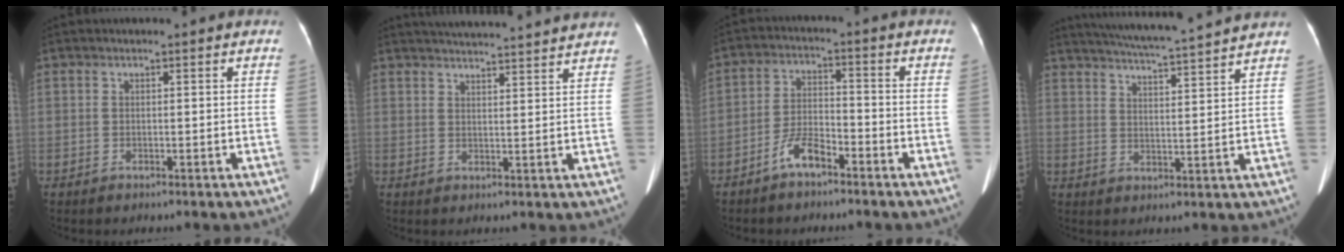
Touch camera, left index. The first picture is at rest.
{"total": 14.8, "force": [14.0, 0.5, 4.7], "torque": [-0.074, 0.016, 0.183]}
{"total": 5.1, "force": [-3.7, 1.5, 3.2], "torque": [-0.072, 0.007, -0.071]}
{"total": 14.8, "force": [13.5, -0.5, 6.0], "torque": [-0.109, 0.008, 0.191]}